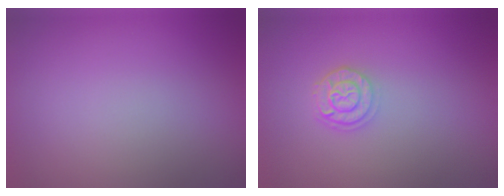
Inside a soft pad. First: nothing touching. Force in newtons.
{"total": 2.4, "press": 2.0, "slide": 1.3}